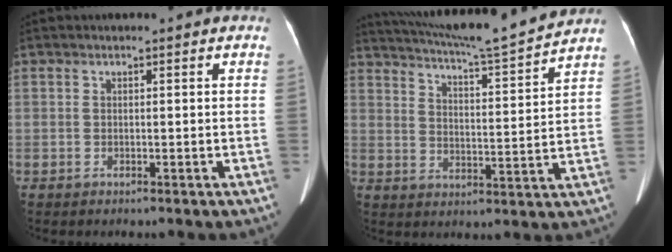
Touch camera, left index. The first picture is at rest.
{"total": 16.2, "force": [15.1, -1.0, 5.8], "torque": [-0.106, -0.020, 0.220]}